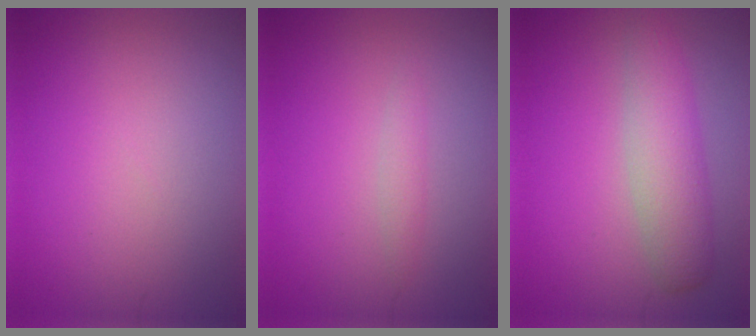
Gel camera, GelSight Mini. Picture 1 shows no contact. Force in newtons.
{"total": 1.1, "press": 1.1, "slide": 0.1}
{"total": 4.4, "press": 4.4, "slide": 0.1}